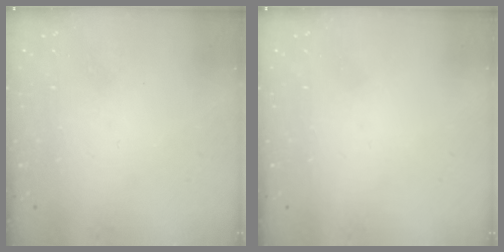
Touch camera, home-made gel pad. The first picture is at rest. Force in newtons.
{"total": 0.0}